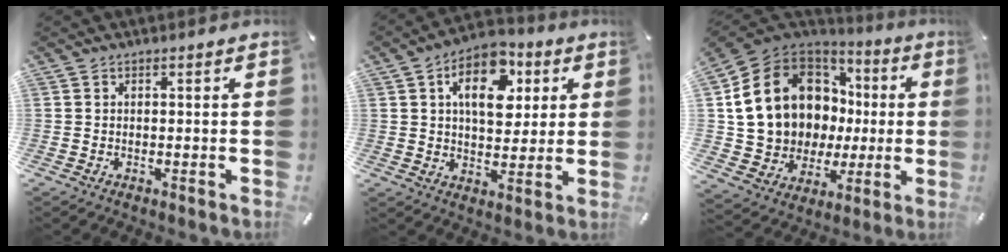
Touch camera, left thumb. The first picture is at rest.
{"total": 13.2, "force": [4.9, 8.5, 8.8], "torque": [-0.121, -0.010, 0.082]}
{"total": 16.9, "force": [4.0, 14.5, 7.8], "torque": [-0.160, -0.039, 0.101]}